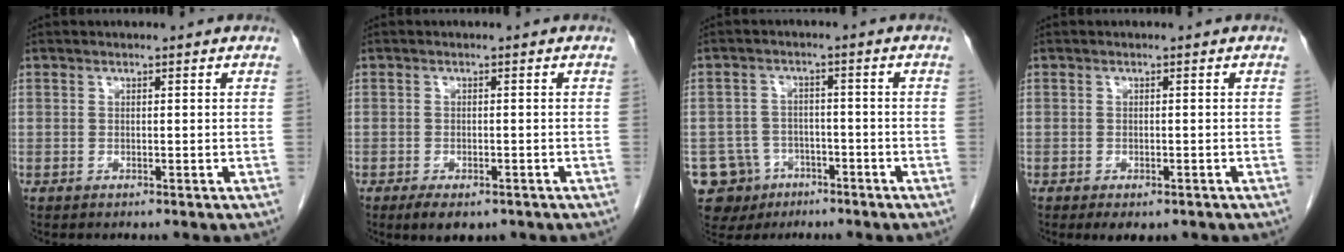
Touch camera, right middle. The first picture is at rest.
{"total": 4.6, "force": [-3.1, 2.0, 2.7], "torque": [-0.043, -0.007, -0.042]}
{"total": 7.6, "force": [-4.0, 6.5, 0.6], "torque": [-0.018, 0.009, -0.054]}
{"total": 3.4, "force": [-2.3, 1.6, 1.9], "torque": [-0.023, -0.005, -0.024]}